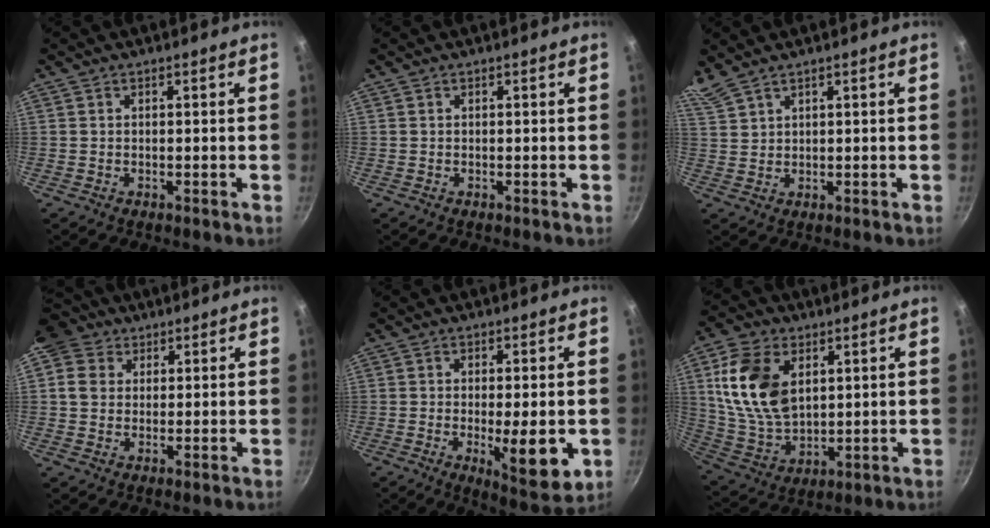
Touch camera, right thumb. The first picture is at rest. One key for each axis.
{"total": 0.0}
{"total": 4.5, "fx": 4.0, "fy": 1.0, "fz": 1.6, "tx": -0.034, "ty": -0.008, "tz": 0.090}
{"total": 6.7, "fx": 2.6, "fy": 5.6, "fz": 2.6, "tx": -0.020, "ty": 0.003, "tz": 0.036}
{"total": 10.8, "fx": -2.1, "fy": 3.2, "fz": 10.1, "tx": -0.131, "ty": -0.011, "tz": -0.020}
{"total": 16.3, "fx": 4.7, "fy": 10.4, "fz": 11.7, "tx": -0.203, "ty": -0.017, "tz": 0.104}